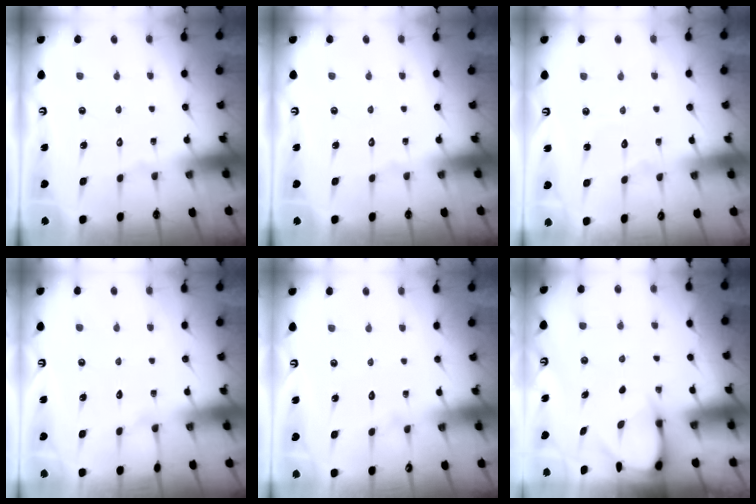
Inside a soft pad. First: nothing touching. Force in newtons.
{"total": 0.0}
{"total": 4.2, "press": 4.2, "slide": 0.4}
{"total": 3.5, "press": 3.5, "slide": 0.5}
{"total": 2.6, "press": 2.6, "slide": 0.3}
{"total": 3.8, "press": 3.8, "slide": 0.3}